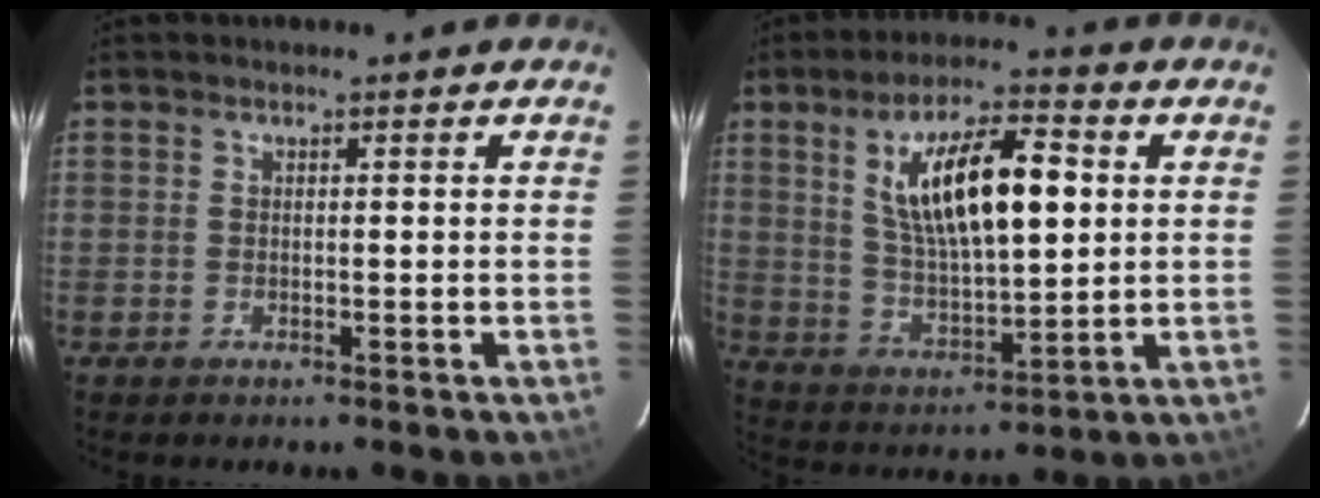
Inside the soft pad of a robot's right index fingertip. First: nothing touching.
{"total": 15.8, "force": [4.2, 5.5, 14.2], "torque": [-0.246, 0.013, 0.085]}